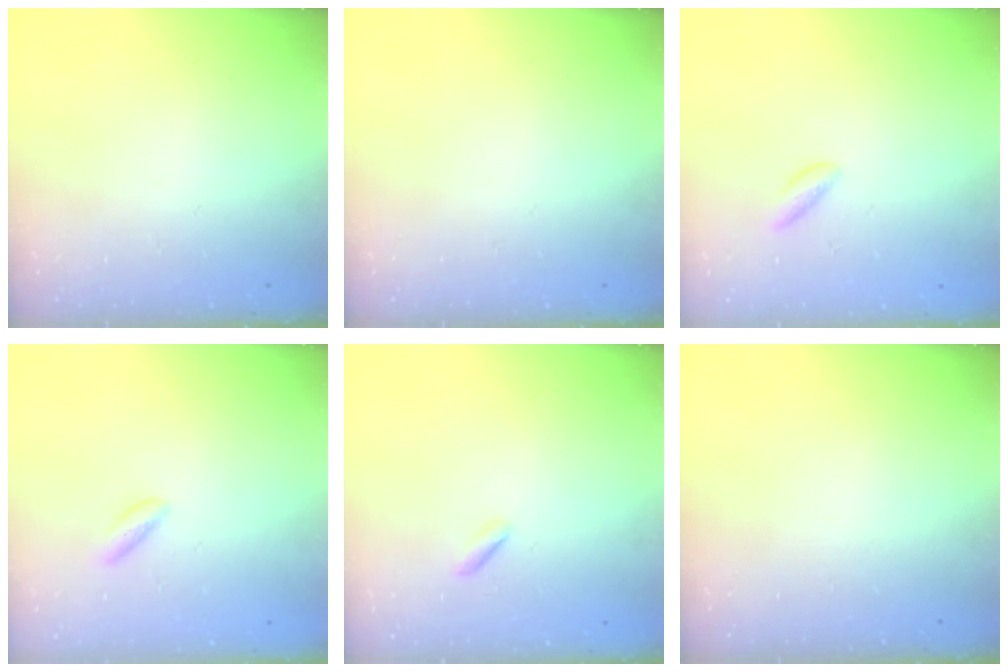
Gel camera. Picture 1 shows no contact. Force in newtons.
{"total": 0.0}
{"total": 1.4, "press": 1.3, "slide": 0.3}
{"total": 2.2, "press": 2.0, "slide": 0.9}
{"total": 1.1, "press": 1.0, "slide": 0.4}
{"total": 0.0}